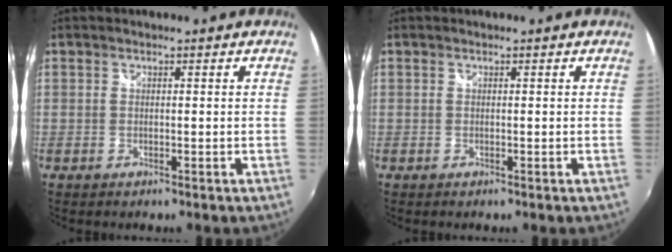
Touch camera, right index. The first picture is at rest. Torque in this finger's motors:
{"motor_torque": [-0.03, 0.03, 0.01, 0.00]}